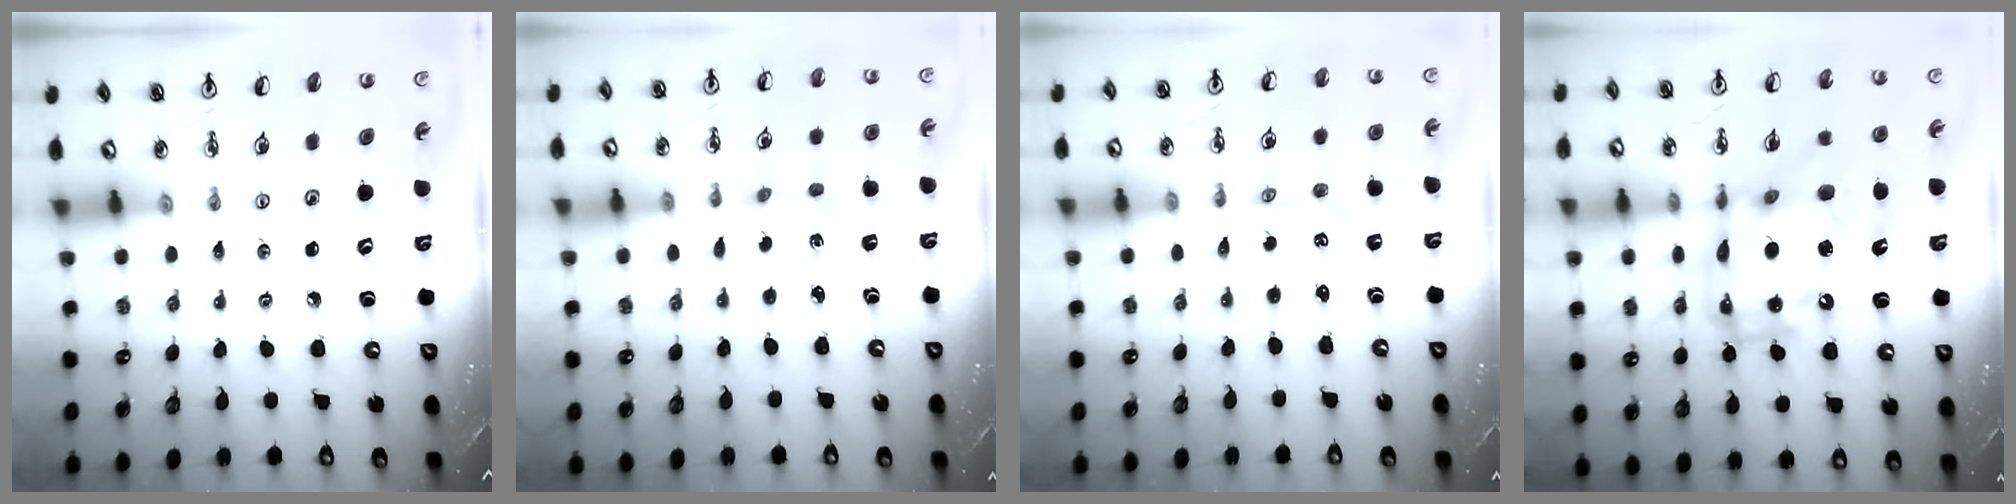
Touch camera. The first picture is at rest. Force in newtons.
{"total": 3.1, "press": 3.0, "slide": 0.5}
{"total": 0.7, "press": 0.7, "slide": 0.1}
{"total": 19.1, "press": 19.0, "slide": 2.0}